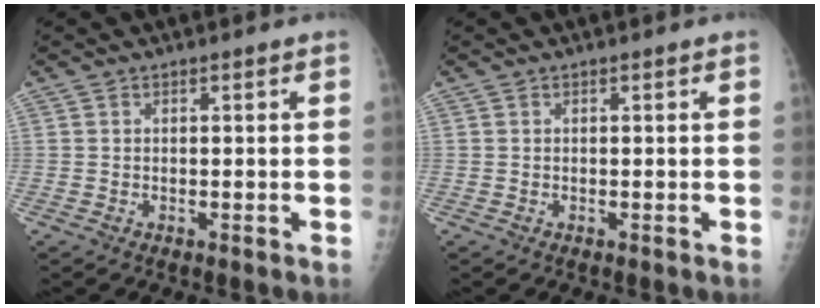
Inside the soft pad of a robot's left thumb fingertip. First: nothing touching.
{"total": 0.0}